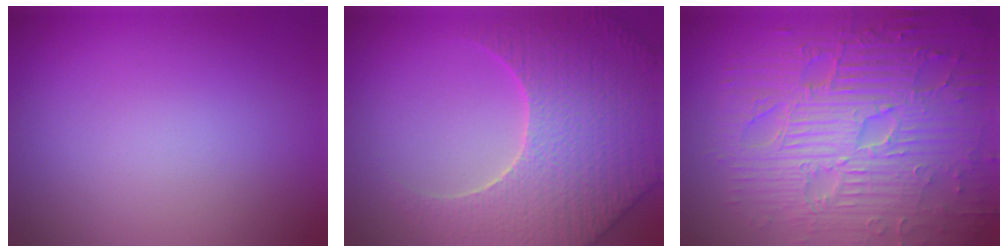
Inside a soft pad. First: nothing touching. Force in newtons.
{"total": 7.5, "press": 7.2, "slide": 2.1}
{"total": 11.3, "press": 7.4, "slide": 8.6}